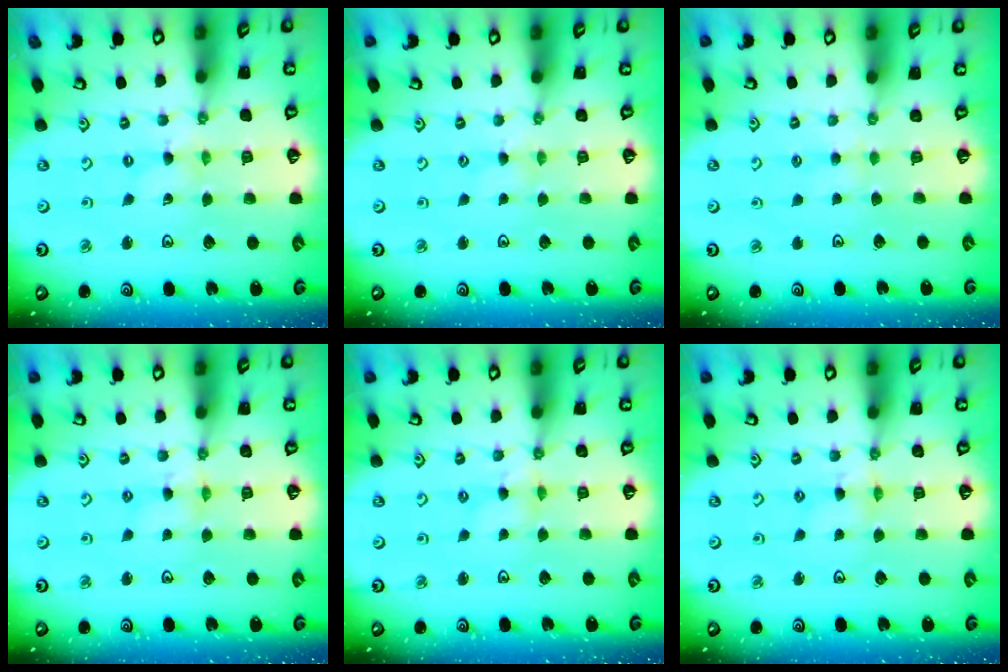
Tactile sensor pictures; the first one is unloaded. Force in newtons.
{"total": 1.3, "press": 1.3, "slide": 0.2}
{"total": 2.3, "press": 2.3, "slide": 0.4}
{"total": 3.0, "press": 2.9, "slide": 0.3}
{"total": 2.6, "press": 2.6, "slide": 0.4}
{"total": 3.0, "press": 2.9, "slide": 0.3}